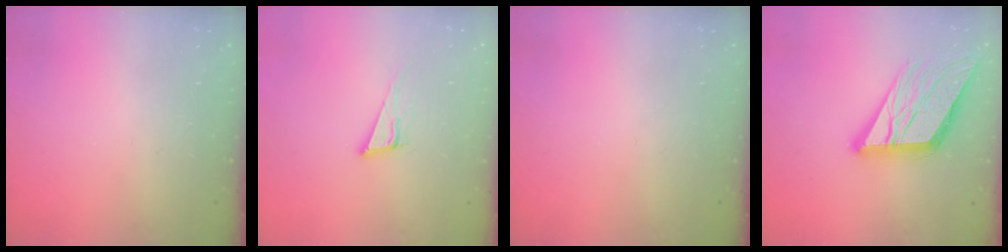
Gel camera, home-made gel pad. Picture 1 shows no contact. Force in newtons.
{"total": 11.3, "press": 10.9, "slide": 3.3}
{"total": 0.0}
{"total": 17.4, "press": 17.3, "slide": 1.3}